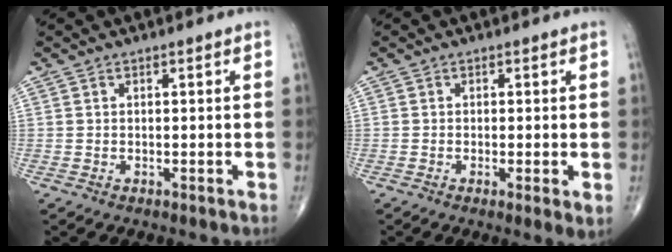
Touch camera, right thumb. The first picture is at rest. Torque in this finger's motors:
{"motor_torque": [-0.12, 0.35, -0.34, -0.13, -0.11]}